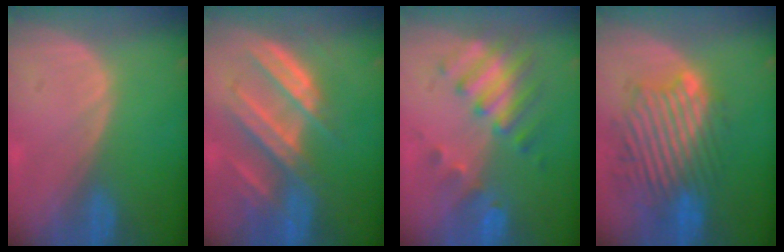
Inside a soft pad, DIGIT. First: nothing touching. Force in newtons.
{"total": 9.1, "press": 8.3, "slide": 3.8}
{"total": 8.1, "press": 7.2, "slide": 3.8}
{"total": 10.9, "press": 10.2, "slide": 3.9}